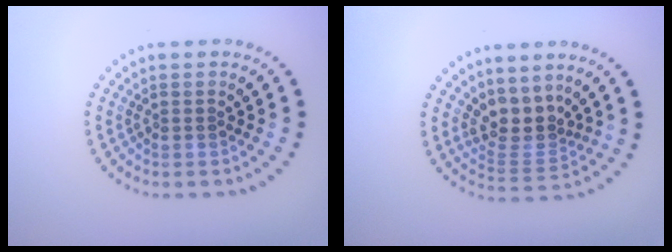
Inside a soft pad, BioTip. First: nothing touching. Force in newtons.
{"total": 3.5, "press": 2.5, "slide": 2.4}